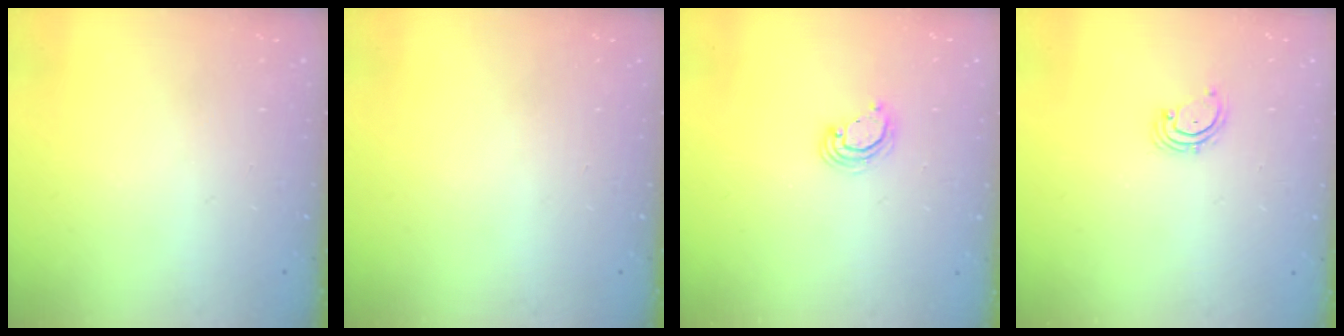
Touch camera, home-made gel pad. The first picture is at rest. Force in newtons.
{"total": 0.0}
{"total": 4.1, "press": 4.1, "slide": 0.2}
{"total": 2.3, "press": 2.3, "slide": 0.5}